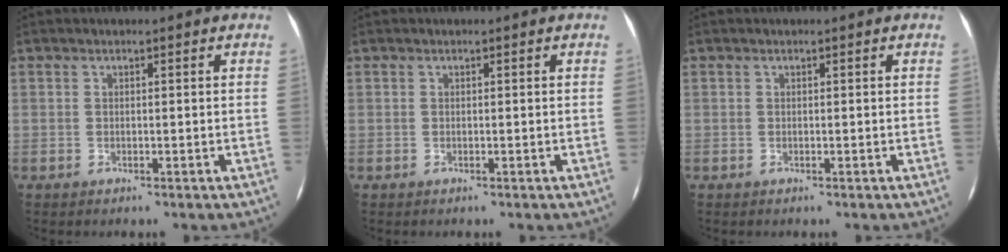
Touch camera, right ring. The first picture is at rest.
{"total": 0.0}
{"total": 0.0}